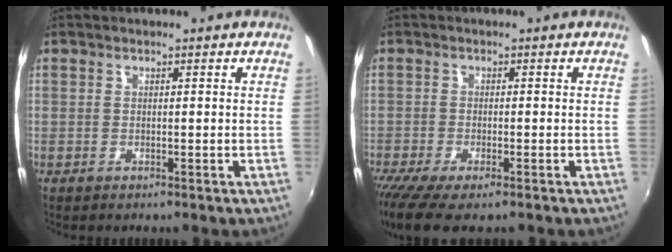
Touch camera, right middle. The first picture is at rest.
{"total": 7.9, "force": [-5.8, 1.6, 5.1], "torque": [-0.120, -0.040, -0.103]}